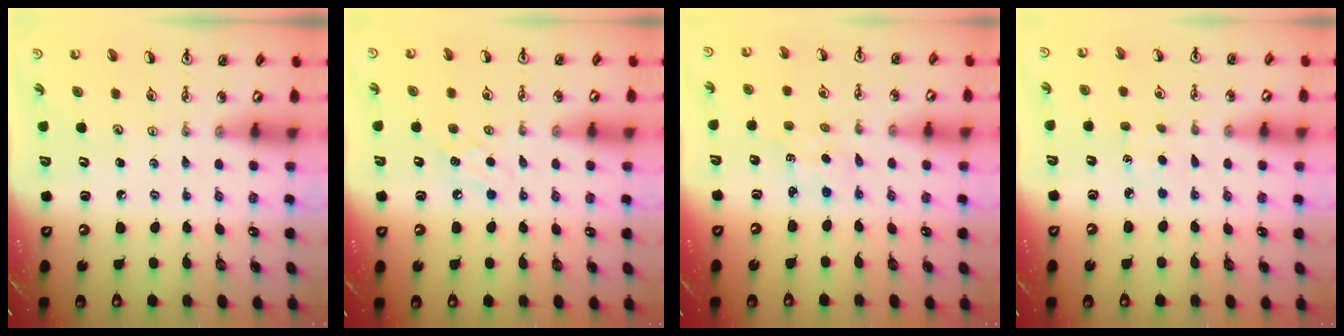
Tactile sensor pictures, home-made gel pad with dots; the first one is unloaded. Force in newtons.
{"total": 4.9, "press": 4.8, "slide": 0.8}
{"total": 1.5, "press": 1.5, "slide": 0.3}
{"total": 1.4, "press": 1.4, "slide": 0.2}